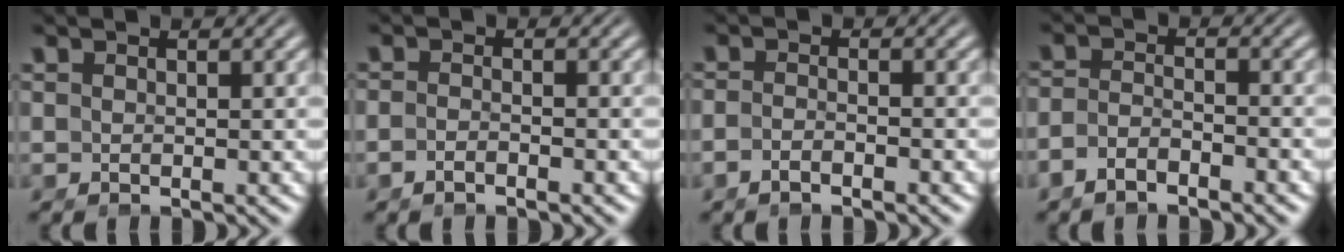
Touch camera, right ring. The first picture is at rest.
{"total": 1.4, "force": [-1.3, -0.1, 0.6], "torque": [-0.012, -0.002, -0.025]}
{"total": 1.8, "force": [-1.6, -0.1, 0.8], "torque": [-0.017, -0.002, -0.029]}
{"total": 3.0, "force": [-2.4, 1.2, 1.3], "torque": [-0.030, -0.012, -0.039]}